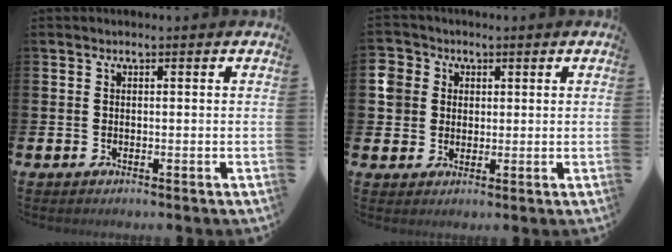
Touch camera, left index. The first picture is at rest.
{"total": 4.7, "force": [1.5, 4.5, 0.1], "torque": [-0.011, 0.008, 0.023]}